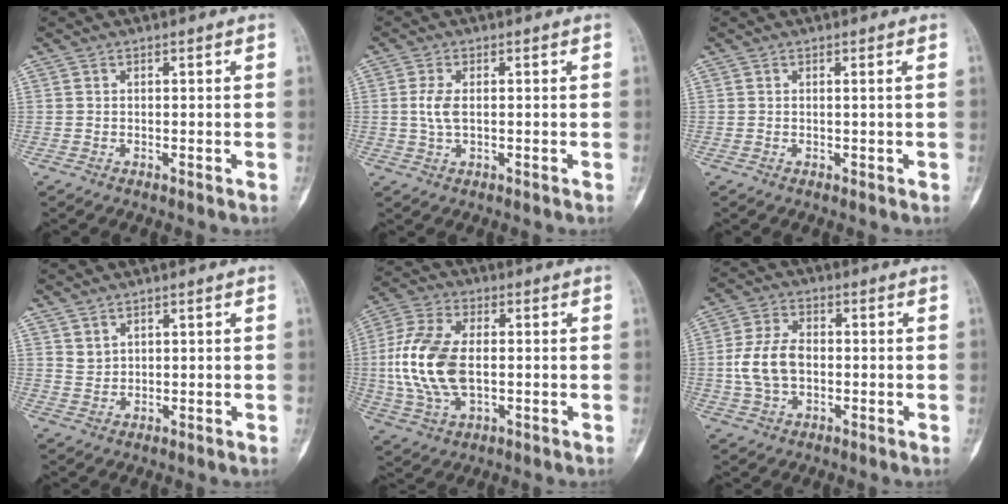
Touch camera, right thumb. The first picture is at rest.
{"total": 3.6, "force": [0.2, 1.8, 3.0], "torque": [-0.068, 0.002, 0.002]}
{"total": 0.8, "force": [0.1, -0.3, 0.8], "torque": [-0.014, 0.000, 0.002]}
{"total": 1.9, "force": [1.5, 1.0, 0.5], "torque": [0.003, -0.014, 0.030]}
{"total": 15.1, "force": [-0.3, 8.6, 12.4], "torque": [-0.266, 0.008, -0.004]}
{"total": 8.8, "force": [-0.5, 5.7, 6.6], "torque": [-0.130, 0.014, -0.012]}